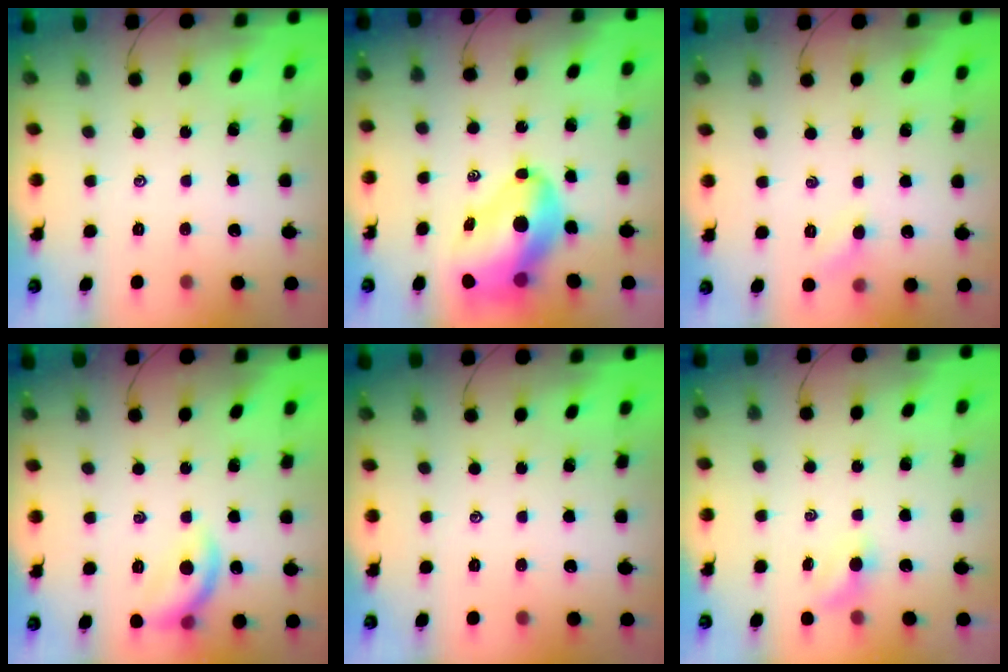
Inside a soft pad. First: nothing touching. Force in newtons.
{"total": 12.9, "press": 12.4, "slide": 3.5}
{"total": 4.8, "press": 4.5, "slide": 1.5}
{"total": 11.0, "press": 11.0, "slide": 0.1}
{"total": 0.0}
{"total": 3.3, "press": 3.1, "slide": 1.1}